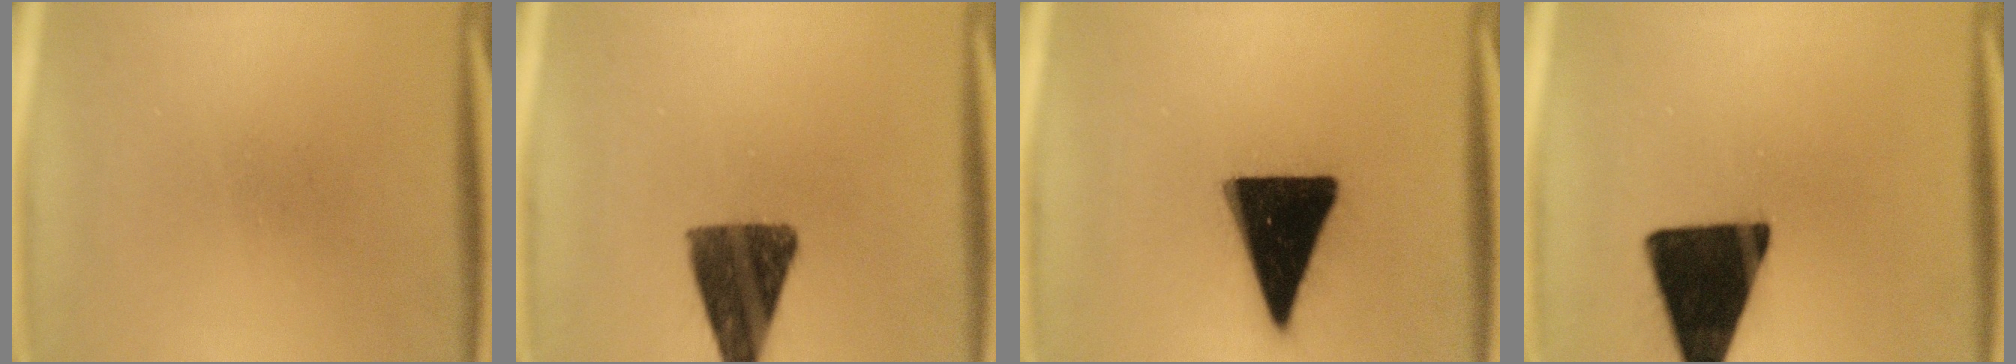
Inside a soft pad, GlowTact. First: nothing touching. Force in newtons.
{"total": 12.4}
{"total": 19.8}
{"total": 18.9}